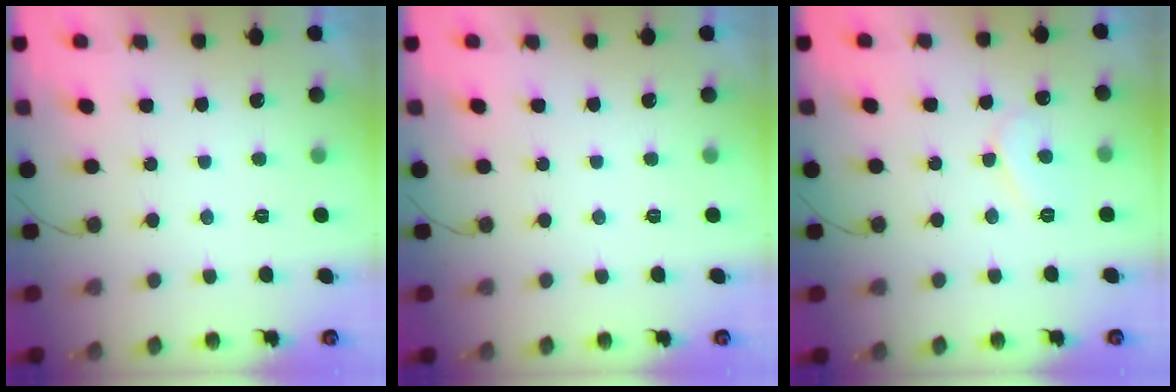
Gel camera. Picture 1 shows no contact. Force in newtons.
{"total": 0.0}
{"total": 6.7, "press": 6.7, "slide": 0.3}